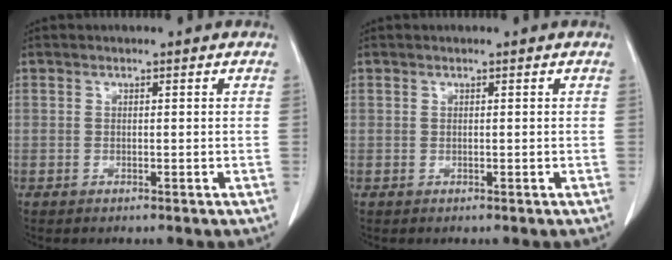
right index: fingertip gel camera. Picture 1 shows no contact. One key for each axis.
{"total": 0.0}